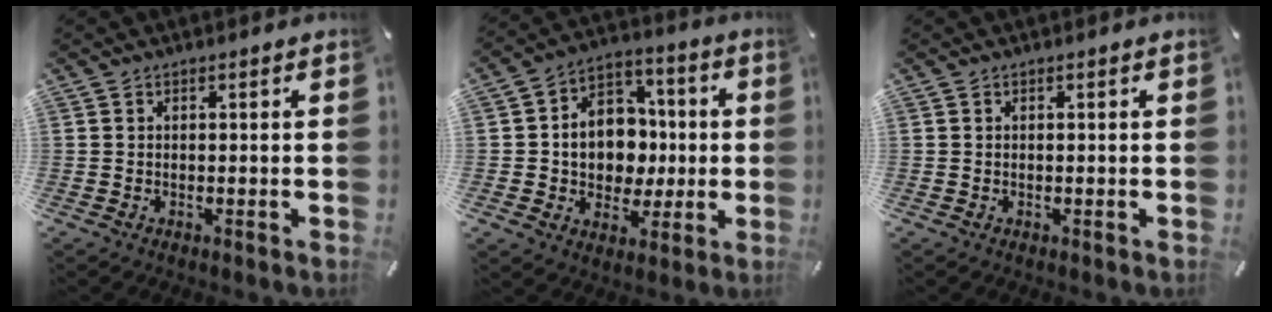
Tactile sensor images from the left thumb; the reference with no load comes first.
{"total": 12.1, "force": [-0.6, 10.8, 5.5], "torque": [-0.091, 0.013, 0.000]}
{"total": 0.0}